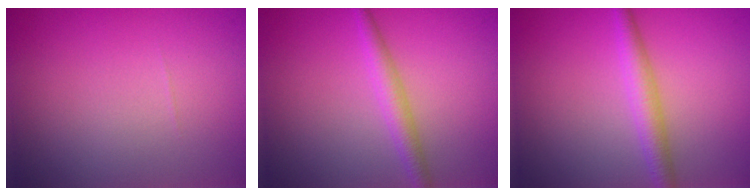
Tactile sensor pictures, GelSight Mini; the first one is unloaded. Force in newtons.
{"total": 2.2, "press": 2.2, "slide": 0.0}
{"total": 2.7, "press": 2.7, "slide": 0.0}